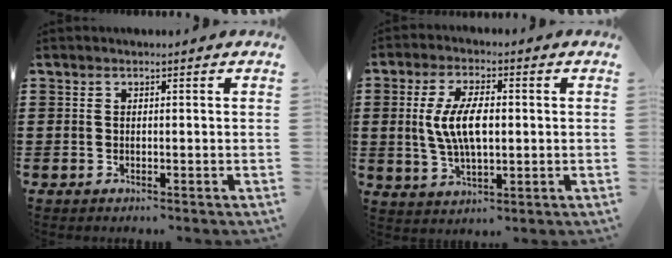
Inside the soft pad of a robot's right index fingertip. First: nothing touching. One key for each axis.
{"total": 7.7, "fx": 0.2, "fy": 3.0, "fz": 7.1, "tx": -0.153, "ty": 0.002, "tz": -0.003}